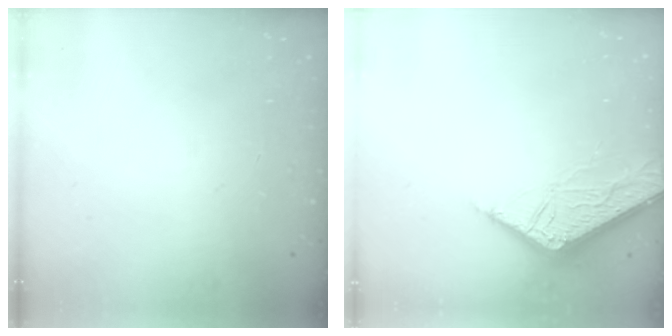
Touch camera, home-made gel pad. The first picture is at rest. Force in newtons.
{"total": 7.0, "press": 6.9, "slide": 0.4}